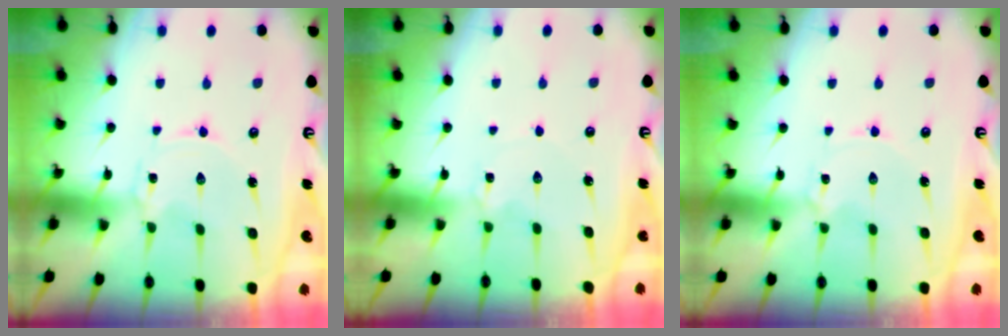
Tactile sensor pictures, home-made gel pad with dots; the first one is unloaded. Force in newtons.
{"total": 2.9, "press": 2.9, "slide": 0.5}
{"total": 0.0}